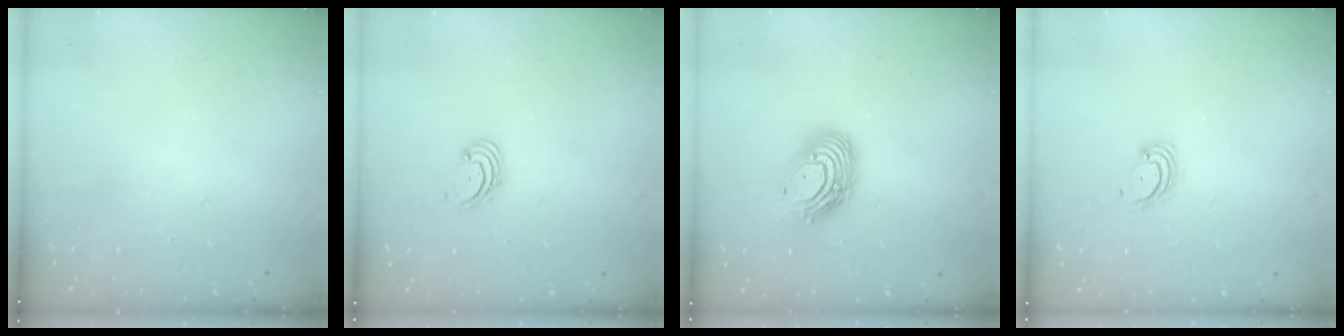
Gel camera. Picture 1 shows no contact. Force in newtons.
{"total": 1.9, "press": 1.8, "slide": 0.2}
{"total": 13.0, "press": 12.9, "slide": 1.2}
{"total": 3.1, "press": 3.1, "slide": 0.3}